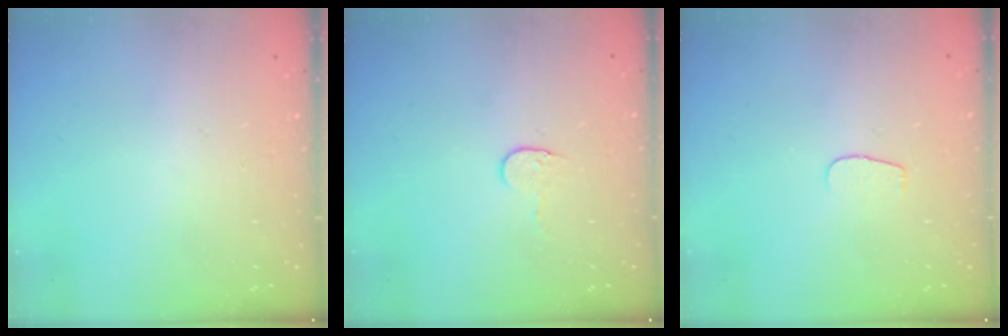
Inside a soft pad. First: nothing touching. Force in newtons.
{"total": 4.1, "press": 4.1, "slide": 0.4}
{"total": 3.8, "press": 3.7, "slide": 0.4}